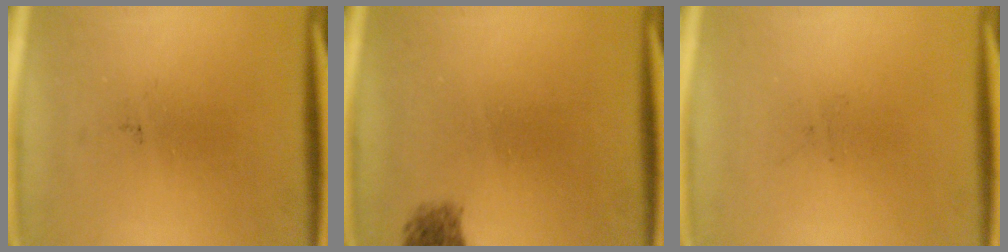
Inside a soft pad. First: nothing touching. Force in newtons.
{"total": 1.8}
{"total": 0.0}